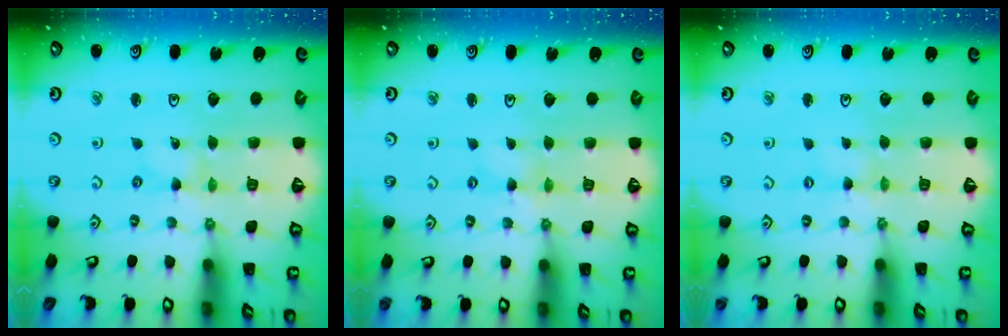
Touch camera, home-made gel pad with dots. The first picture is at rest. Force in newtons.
{"total": 0.0}
{"total": 1.5, "press": 1.5, "slide": 0.2}